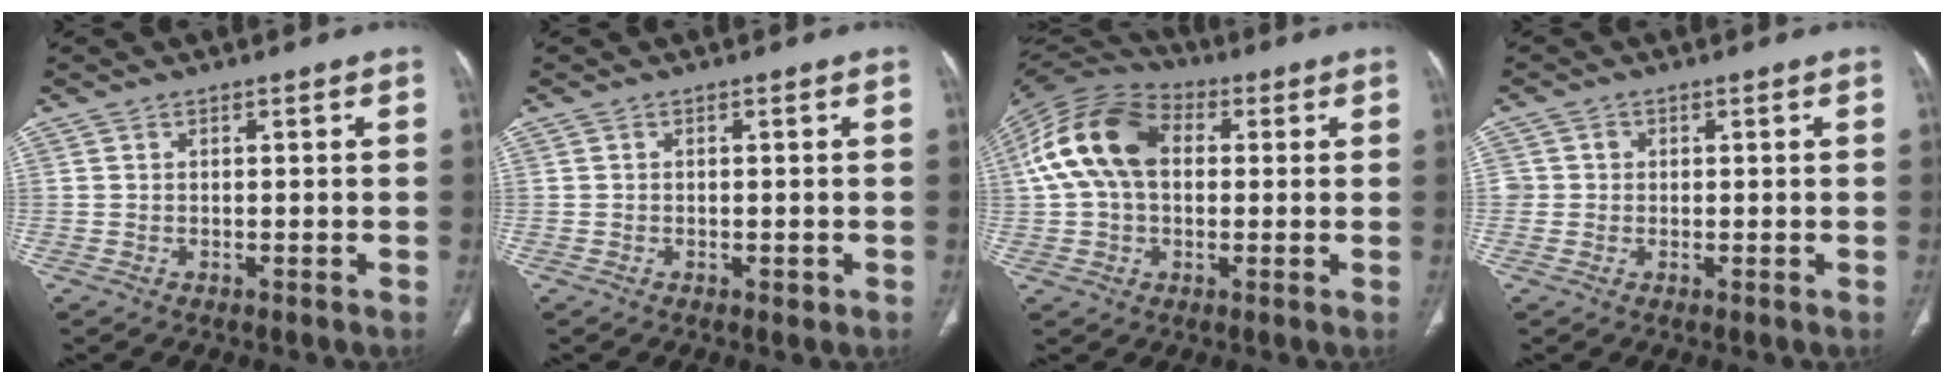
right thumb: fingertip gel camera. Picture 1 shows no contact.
{"total": 0.9, "force": [-0.3, 0.6, 0.6], "torque": [-0.007, -0.001, -0.003]}
{"total": 16.2, "force": [2.4, 10.8, 11.8], "torque": [-0.224, 0.035, 0.035]}
{"total": 2.3, "force": [0.1, 2.2, 0.3], "torque": [0.011, 0.006, 0.002]}